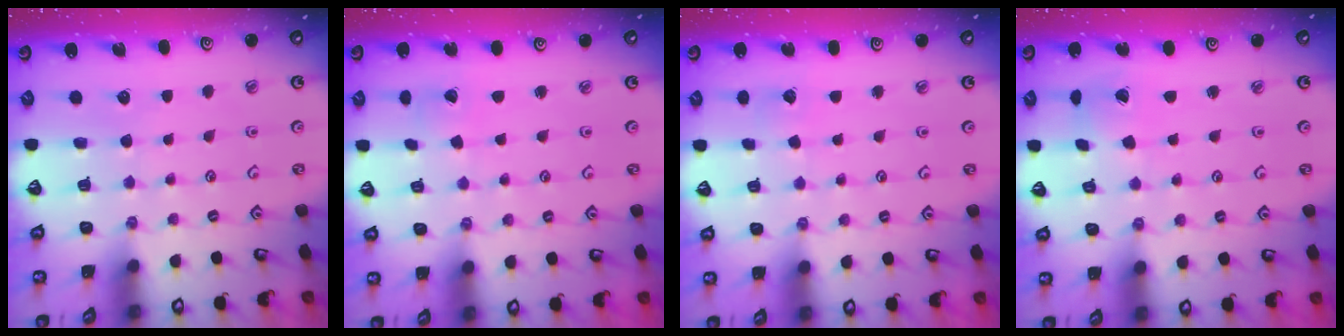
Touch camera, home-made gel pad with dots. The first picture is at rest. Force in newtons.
{"total": 0.8, "press": 0.8, "slide": 0.1}
{"total": 2.8, "press": 2.8, "slide": 0.2}
{"total": 1.4, "press": 1.4, "slide": 0.2}